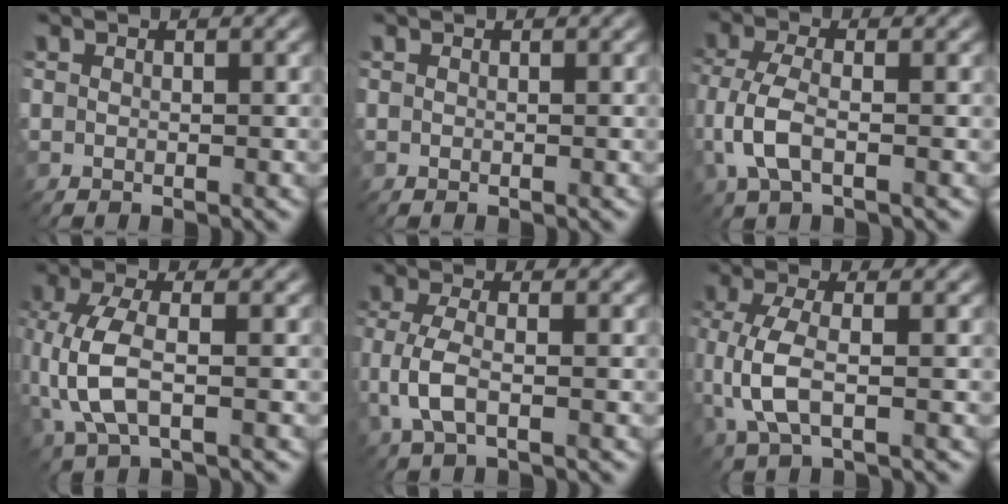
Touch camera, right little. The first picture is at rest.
{"total": 0.0}
{"total": 4.3, "force": [-1.2, 1.8, 3.7], "torque": [-0.094, 0.002, -0.028]}
{"total": 5.8, "force": [-0.6, 2.6, 5.2], "torque": [-0.130, -0.001, -0.011]}
{"total": 3.6, "force": [-0.9, 1.4, 3.2], "torque": [-0.080, 0.000, -0.022]}
{"total": 4.9, "force": [-0.5, 2.0, 4.4], "torque": [-0.111, -0.004, -0.010]}